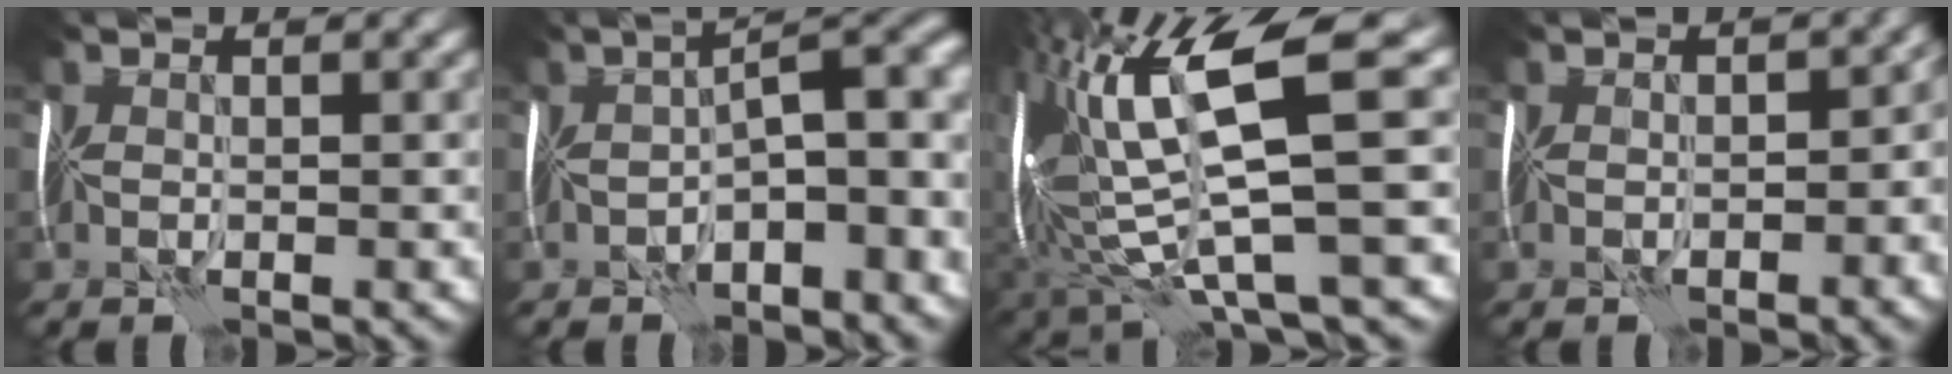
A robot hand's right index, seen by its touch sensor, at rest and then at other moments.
{"total": 8.6, "force": [-2.1, 3.5, 7.6], "torque": [-0.092, 0.008, -0.029]}
{"total": 13.1, "force": [2.3, 3.0, 12.6], "torque": [-0.253, 0.004, 0.052]}
{"total": 5.4, "force": [-1.2, 3.6, 3.8], "torque": [0.001, 0.011, -0.016]}